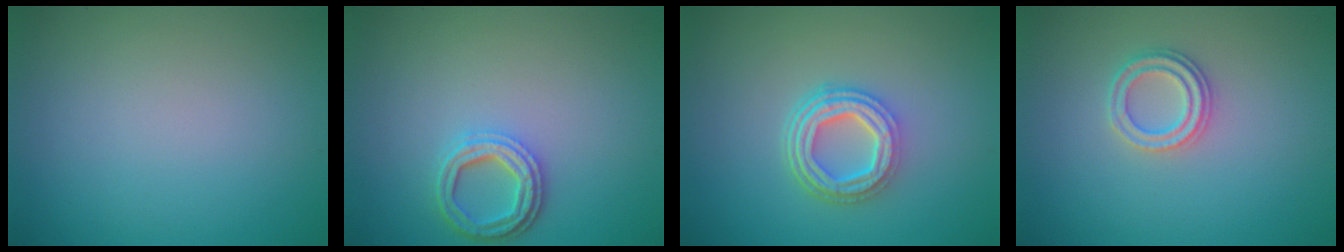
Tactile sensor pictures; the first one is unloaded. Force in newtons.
{"total": 3.2, "press": 2.8, "slide": 1.6}
{"total": 5.0, "press": 3.5, "slide": 3.5}
{"total": 2.2, "press": 2.1, "slide": 0.6}